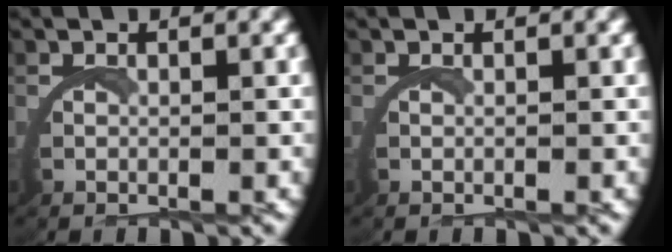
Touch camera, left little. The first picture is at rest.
{"total": 0.0}